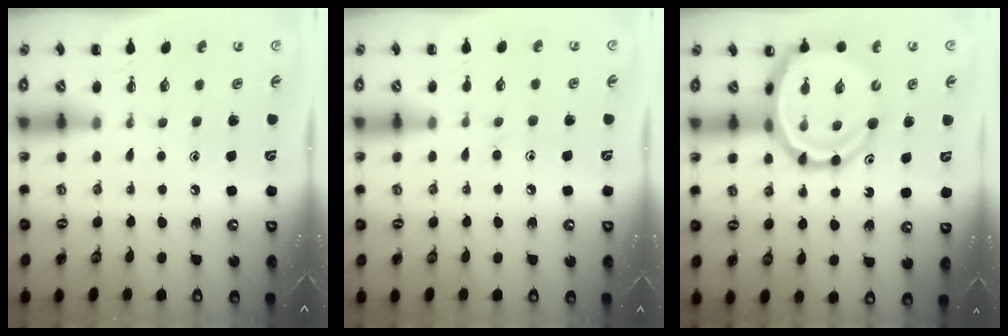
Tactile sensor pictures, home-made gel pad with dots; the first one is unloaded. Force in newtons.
{"total": 6.7, "press": 6.3, "slide": 2.1}
{"total": 14.9, "press": 14.3, "slide": 4.0}